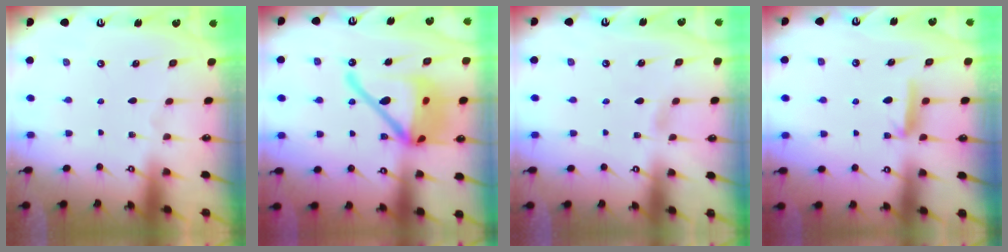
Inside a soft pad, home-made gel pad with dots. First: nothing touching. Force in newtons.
{"total": 22.0, "press": 21.8, "slide": 2.8}
{"total": 3.8, "press": 3.8, "slide": 0.4}
{"total": 5.7, "press": 5.7, "slide": 0.5}